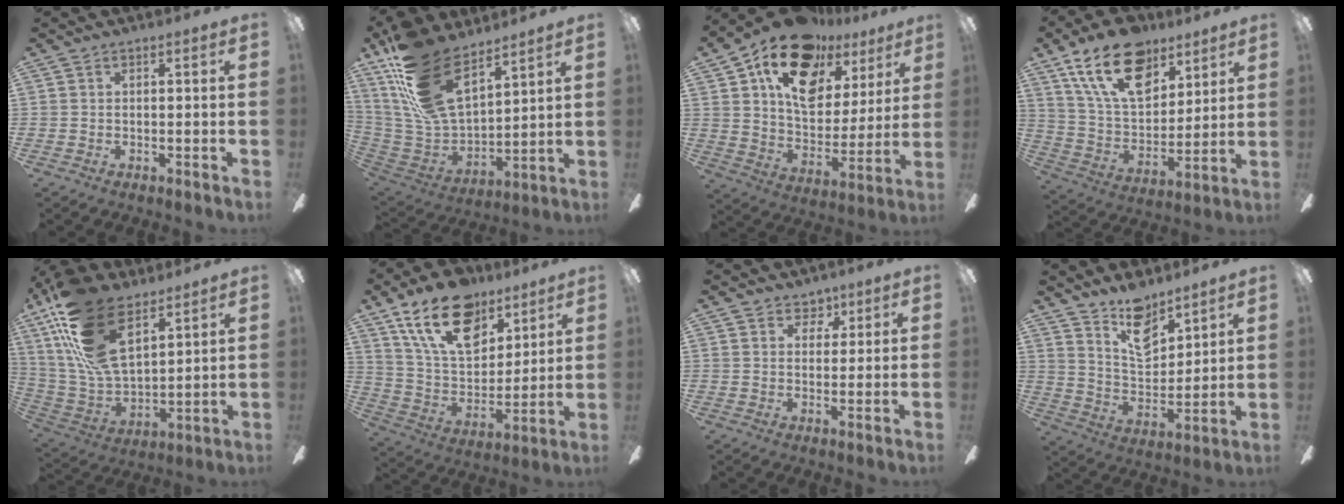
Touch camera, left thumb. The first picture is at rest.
{"total": 21.7, "force": [13.6, 10.3, 13.3], "torque": [-0.284, -0.081, 0.251]}
{"total": 20.3, "force": [12.3, 12.0, 10.8], "torque": [-0.184, -0.066, 0.223]}
{"total": 20.9, "force": [12.2, 11.8, 12.1], "torque": [-0.220, -0.049, 0.219]}
{"total": 23.0, "force": [12.6, 11.4, 15.5], "torque": [-0.345, -0.053, 0.227]}
{"total": 20.7, "force": [12.3, 11.9, 11.6], "torque": [-0.200, -0.052, 0.223]}
{"total": 4.5, "force": [2.9, 3.3, 1.0], "torque": [0.001, -0.013, 0.047]}
{"total": 12.3, "force": [9.5, 5.8, 5.2], "torque": [-0.085, -0.057, 0.177]}